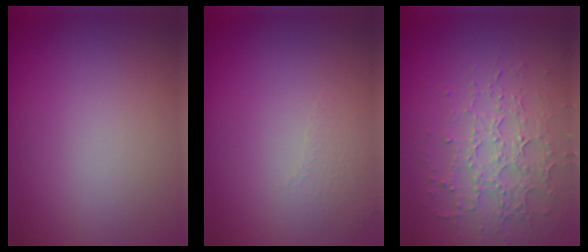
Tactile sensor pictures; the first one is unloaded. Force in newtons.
{"total": 1.4, "press": 1.3, "slide": 0.4}
{"total": 3.4, "press": 3.2, "slide": 1.0}